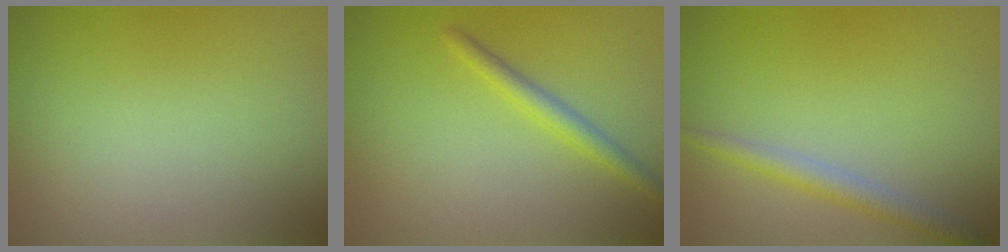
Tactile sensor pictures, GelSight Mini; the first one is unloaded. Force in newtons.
{"total": 1.9, "press": 1.9, "slide": 0.2}
{"total": 2.2, "press": 2.2, "slide": 0.1}